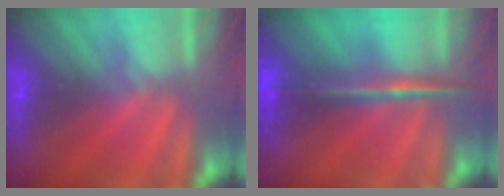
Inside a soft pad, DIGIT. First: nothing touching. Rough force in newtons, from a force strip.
{"total": 5.8}